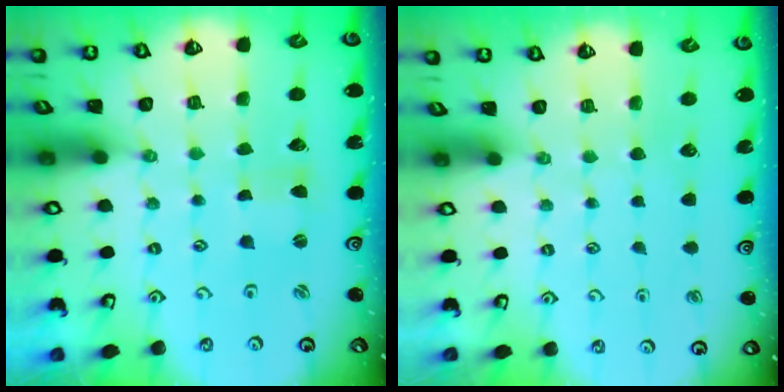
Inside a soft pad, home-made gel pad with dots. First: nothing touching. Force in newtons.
{"total": 0.0}